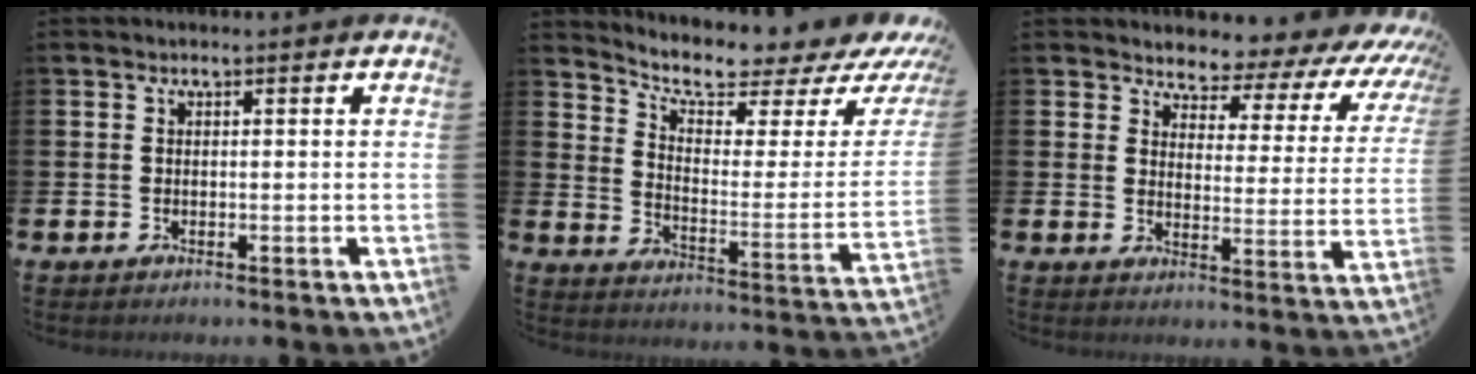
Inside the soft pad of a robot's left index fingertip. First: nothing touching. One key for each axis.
{"total": 6.5, "fx": 6.0, "fy": 1.0, "fz": 2.3, "tx": -0.053, "ty": -0.067, "tz": 0.091}
{"total": 3.4, "fx": 2.9, "fy": 1.6, "fz": 0.5, "tx": -0.015, "ty": -0.042, "tz": 0.035}